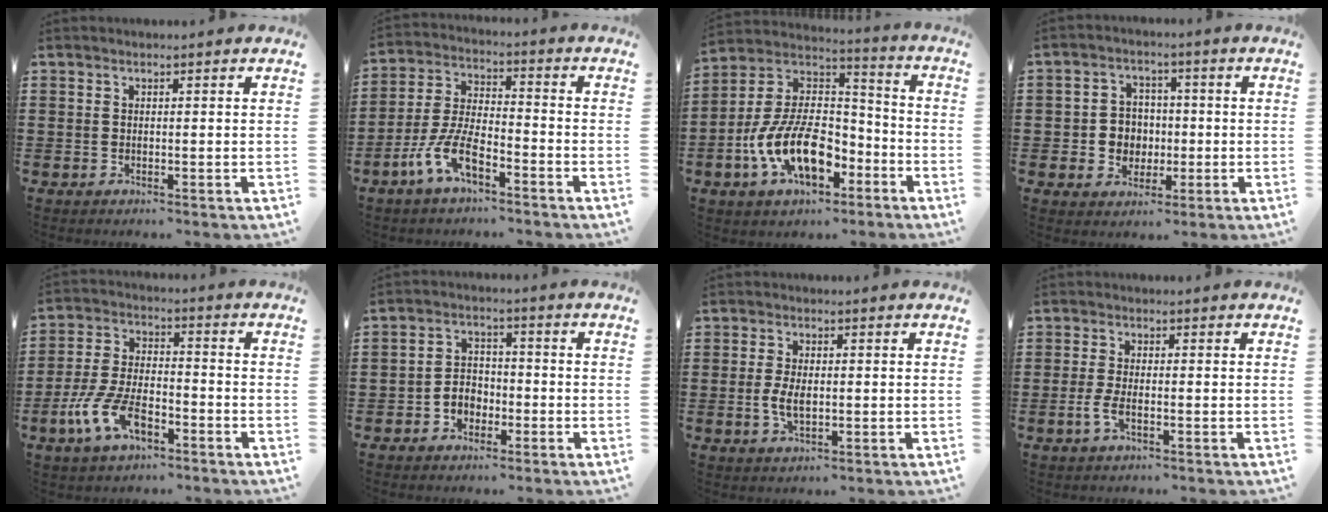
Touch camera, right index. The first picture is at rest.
{"total": 7.9, "force": [-5.1, 2.7, 5.4], "torque": [-0.137, -0.004, -0.102]}
{"total": 12.5, "force": [-5.2, 6.8, 9.1], "torque": [-0.205, 0.003, -0.098]}
{"total": 4.8, "force": [-0.6, 4.6, 1.4], "torque": [-0.035, 0.010, -0.015]}
{"total": 8.8, "force": [-4.6, 3.8, 6.5], "torque": [-0.161, -0.005, -0.089]}
{"total": 3.6, "force": [-2.0, 2.7, 1.3], "torque": [-0.031, 0.010, -0.042]}
{"total": 3.7, "force": [-0.3, 1.8, 3.2], "torque": [-0.075, -0.002, -0.011]}
{"total": 2.7, "force": [-1.0, 0.7, 2.5], "torque": [-0.057, -0.007, -0.022]}